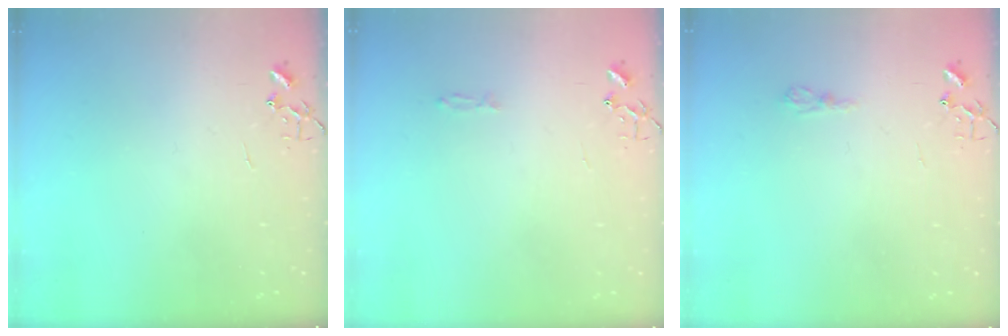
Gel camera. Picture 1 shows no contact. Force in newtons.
{"total": 3.1, "press": 3.1, "slide": 0.4}
{"total": 6.6, "press": 6.5, "slide": 1.2}